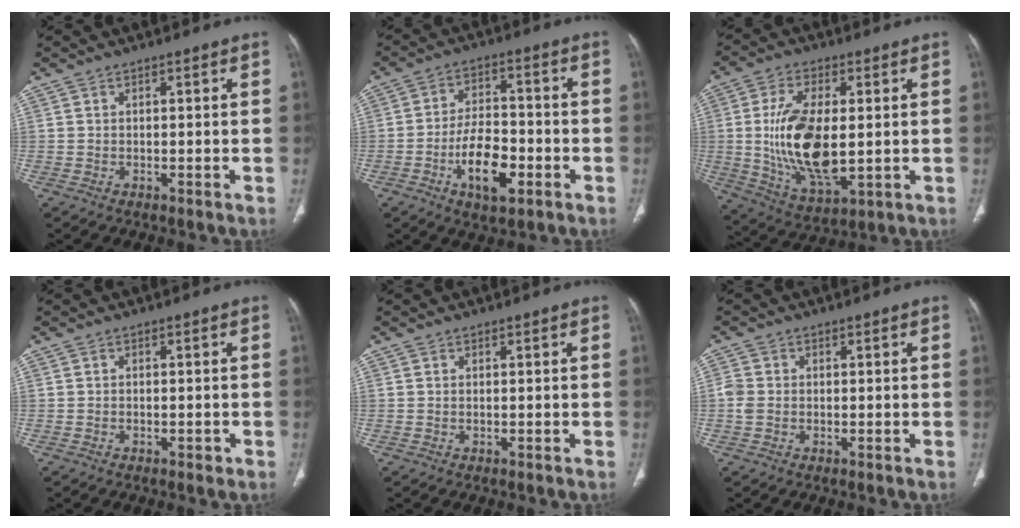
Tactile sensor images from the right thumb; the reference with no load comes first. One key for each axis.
{"total": 11.0, "fx": -4.2, "fy": 5.3, "fz": 8.6, "tx": -0.140, "ty": 0.022, "tz": -0.070}
{"total": 16.8, "fx": 0.1, "fy": 8.1, "fz": 14.7, "tx": -0.279, "ty": -0.018, "tz": 0.013}
{"total": 1.0, "fx": -0.5, "fy": 0.6, "fz": 0.6, "tx": -0.009, "ty": -0.001, "tz": -0.007}
{"total": 0.0}
{"total": 2.4, "fx": -0.3, "fy": 1.9, "fz": 1.4, "tx": -0.038, "ty": 0.002, "tz": -0.008}